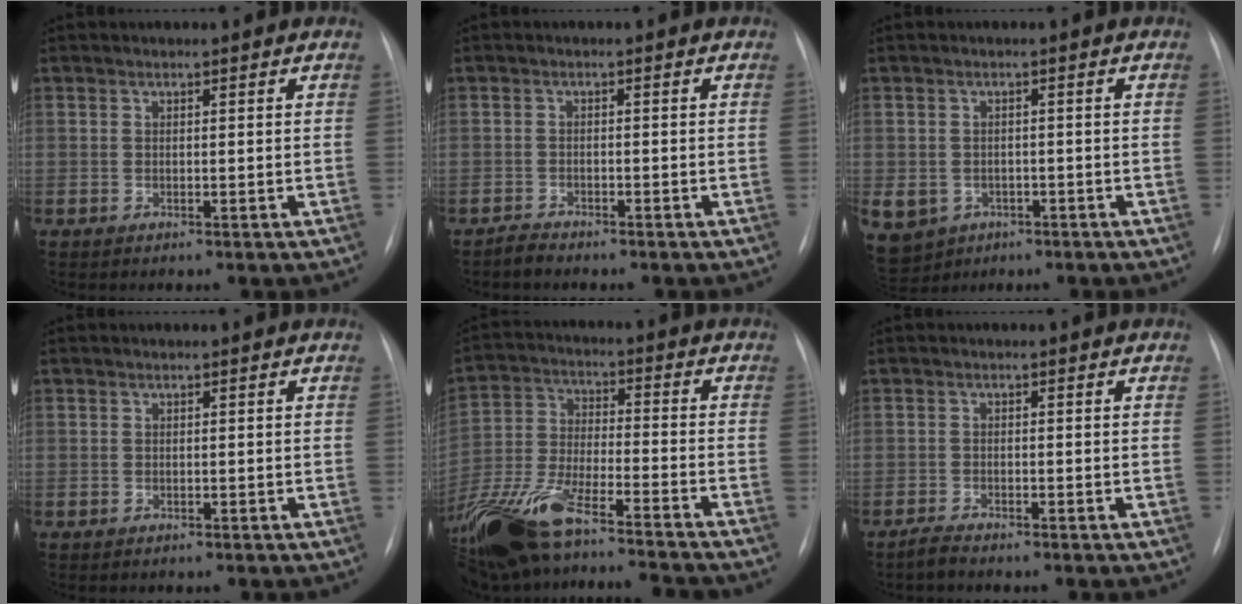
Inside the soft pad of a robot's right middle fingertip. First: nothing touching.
{"total": 1.4, "force": [-1.4, 0.2, 0.1], "torque": [-0.005, -0.003, -0.026]}
{"total": 12.8, "force": [-5.7, 10.5, 4.5], "torque": [-0.144, -0.001, -0.071]}
{"total": 1.4, "force": [-1.1, 0.7, -0.5], "torque": [-0.001, -0.001, -0.019]}
{"total": 21.2, "force": [-17.2, 2.6, 12.1], "torque": [-0.267, -0.020, -0.303]}
{"total": 1.6, "force": [-1.5, 0.0, 0.6], "torque": [-0.018, -0.004, -0.030]}